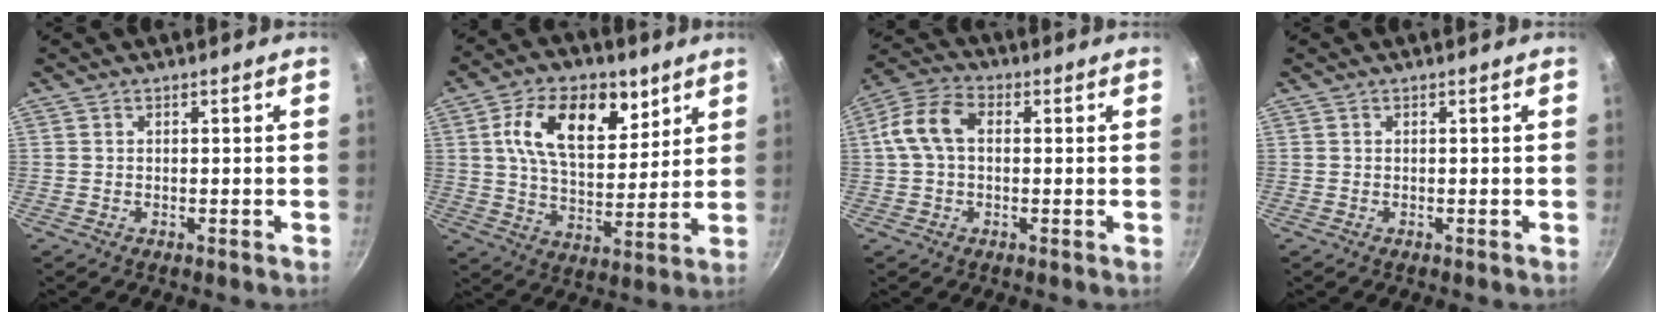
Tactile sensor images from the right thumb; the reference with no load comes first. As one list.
[{"total": 16.6, "force": [6.9, 9.6, 11.8], "torque": [-0.164, -0.022, 0.123]}, {"total": 8.9, "force": [1.0, 5.9, 6.7], "torque": [-0.138, 0.030, 0.014]}, {"total": 0.0}]